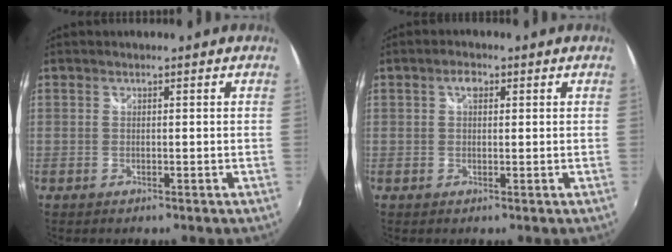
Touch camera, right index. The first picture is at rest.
{"total": 2.1, "force": [0.8, 1.2, 1.5], "torque": [-0.025, 0.008, 0.011]}